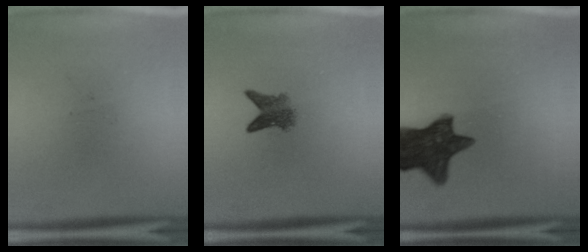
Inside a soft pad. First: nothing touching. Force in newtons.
{"total": 3.4}
{"total": 12.7}